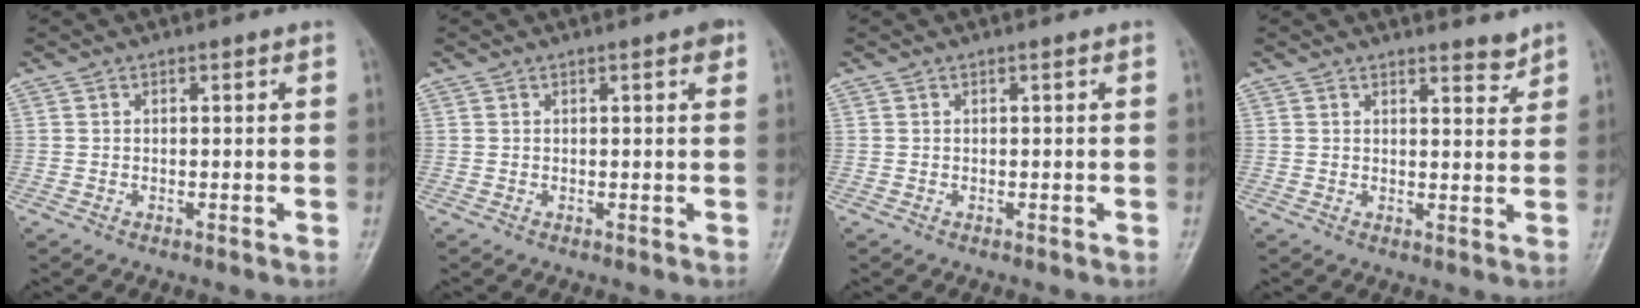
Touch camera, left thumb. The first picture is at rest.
{"total": 1.6, "force": [0.8, 0.5, 1.3], "torque": [-0.016, 0.000, 0.008]}
{"total": 0.0}
{"total": 2.7, "force": [2.5, 0.7, 0.8], "torque": [-0.001, -0.023, 0.036]}